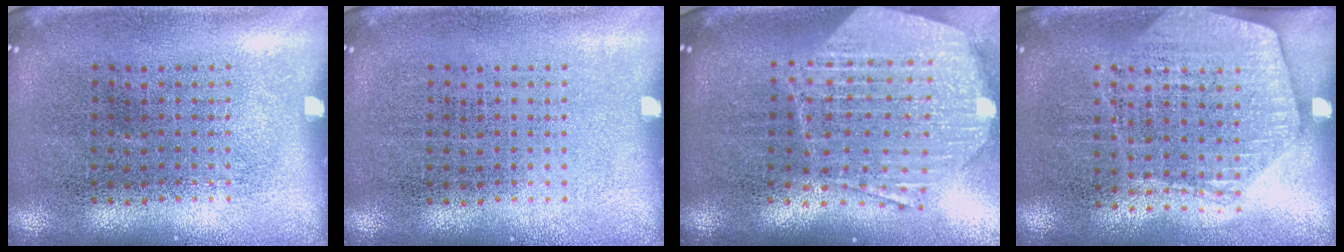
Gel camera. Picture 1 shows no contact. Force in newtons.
{"total": 0.0}
{"total": 2.7, "press": 2.1, "slide": 1.7}
{"total": 1.6, "press": 1.4, "slide": 0.7}